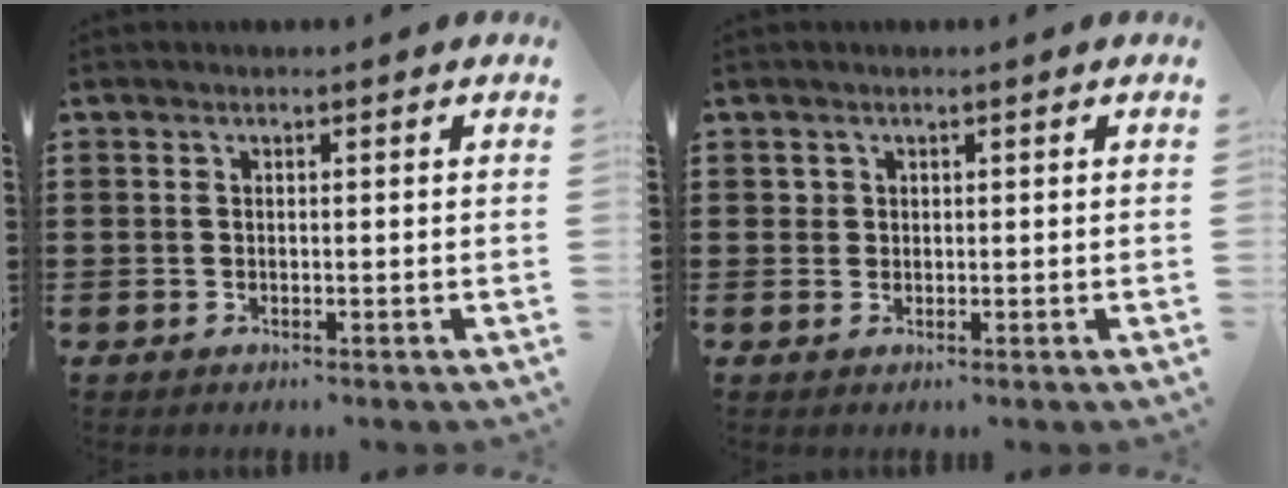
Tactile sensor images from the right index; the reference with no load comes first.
{"total": 1.0, "force": [0.3, 0.9, 0.2], "torque": [-0.005, 0.003, 0.007]}